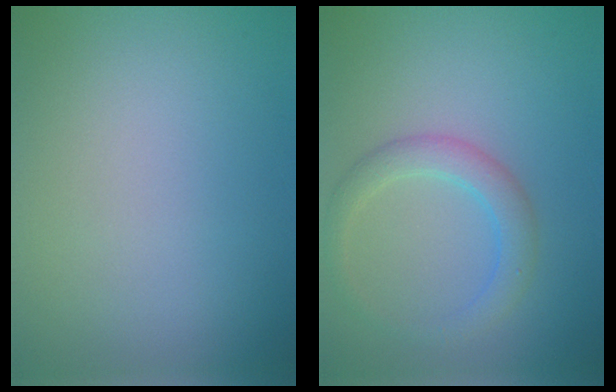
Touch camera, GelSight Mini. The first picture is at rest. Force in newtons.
{"total": 2.8, "press": 2.8, "slide": 0.1}